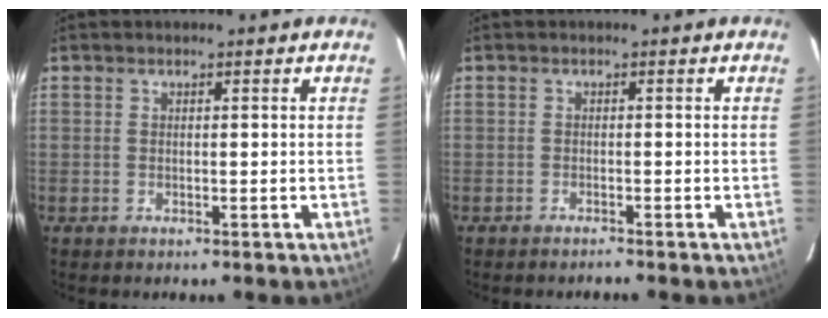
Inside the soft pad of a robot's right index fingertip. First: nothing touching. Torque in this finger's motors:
{"motor_torque": [-0.01, 0.07, -0.03, 0.01]}